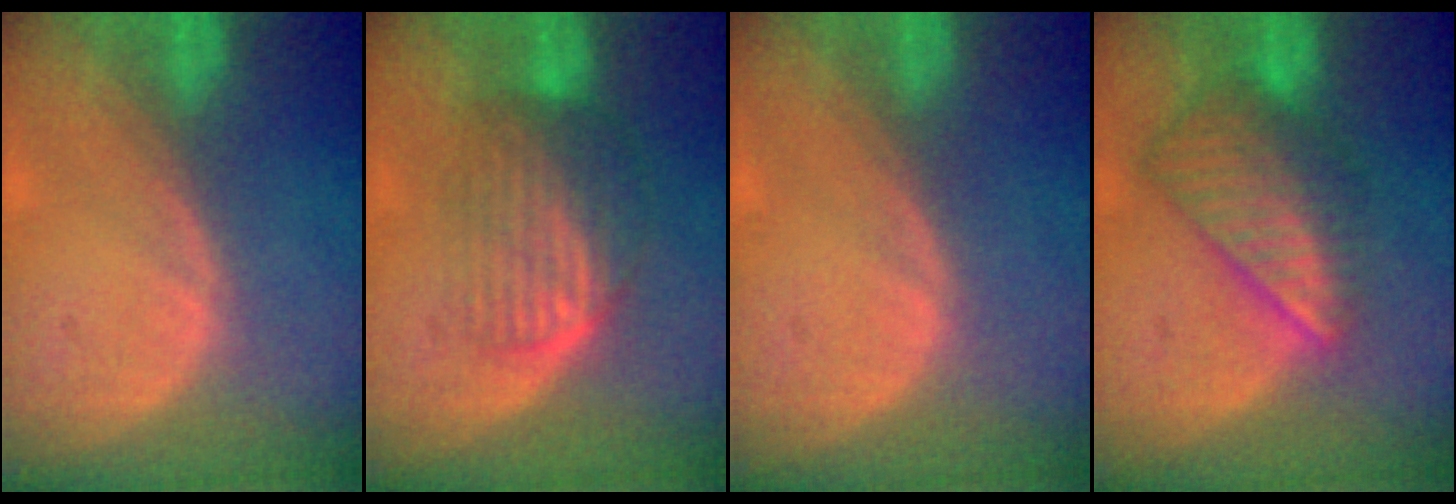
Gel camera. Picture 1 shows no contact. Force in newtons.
{"total": 6.3, "press": 6.2, "slide": 1.5}
{"total": 0.0}
{"total": 8.7, "press": 7.6, "slide": 4.3}